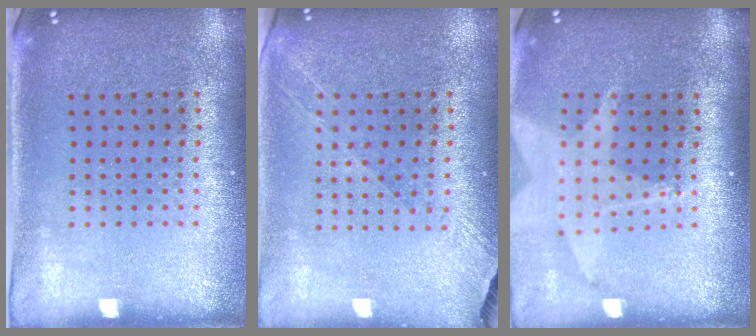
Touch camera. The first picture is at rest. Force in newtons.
{"total": 1.3, "press": 1.2, "slide": 0.6}
{"total": 1.9, "press": 1.5, "slide": 1.2}